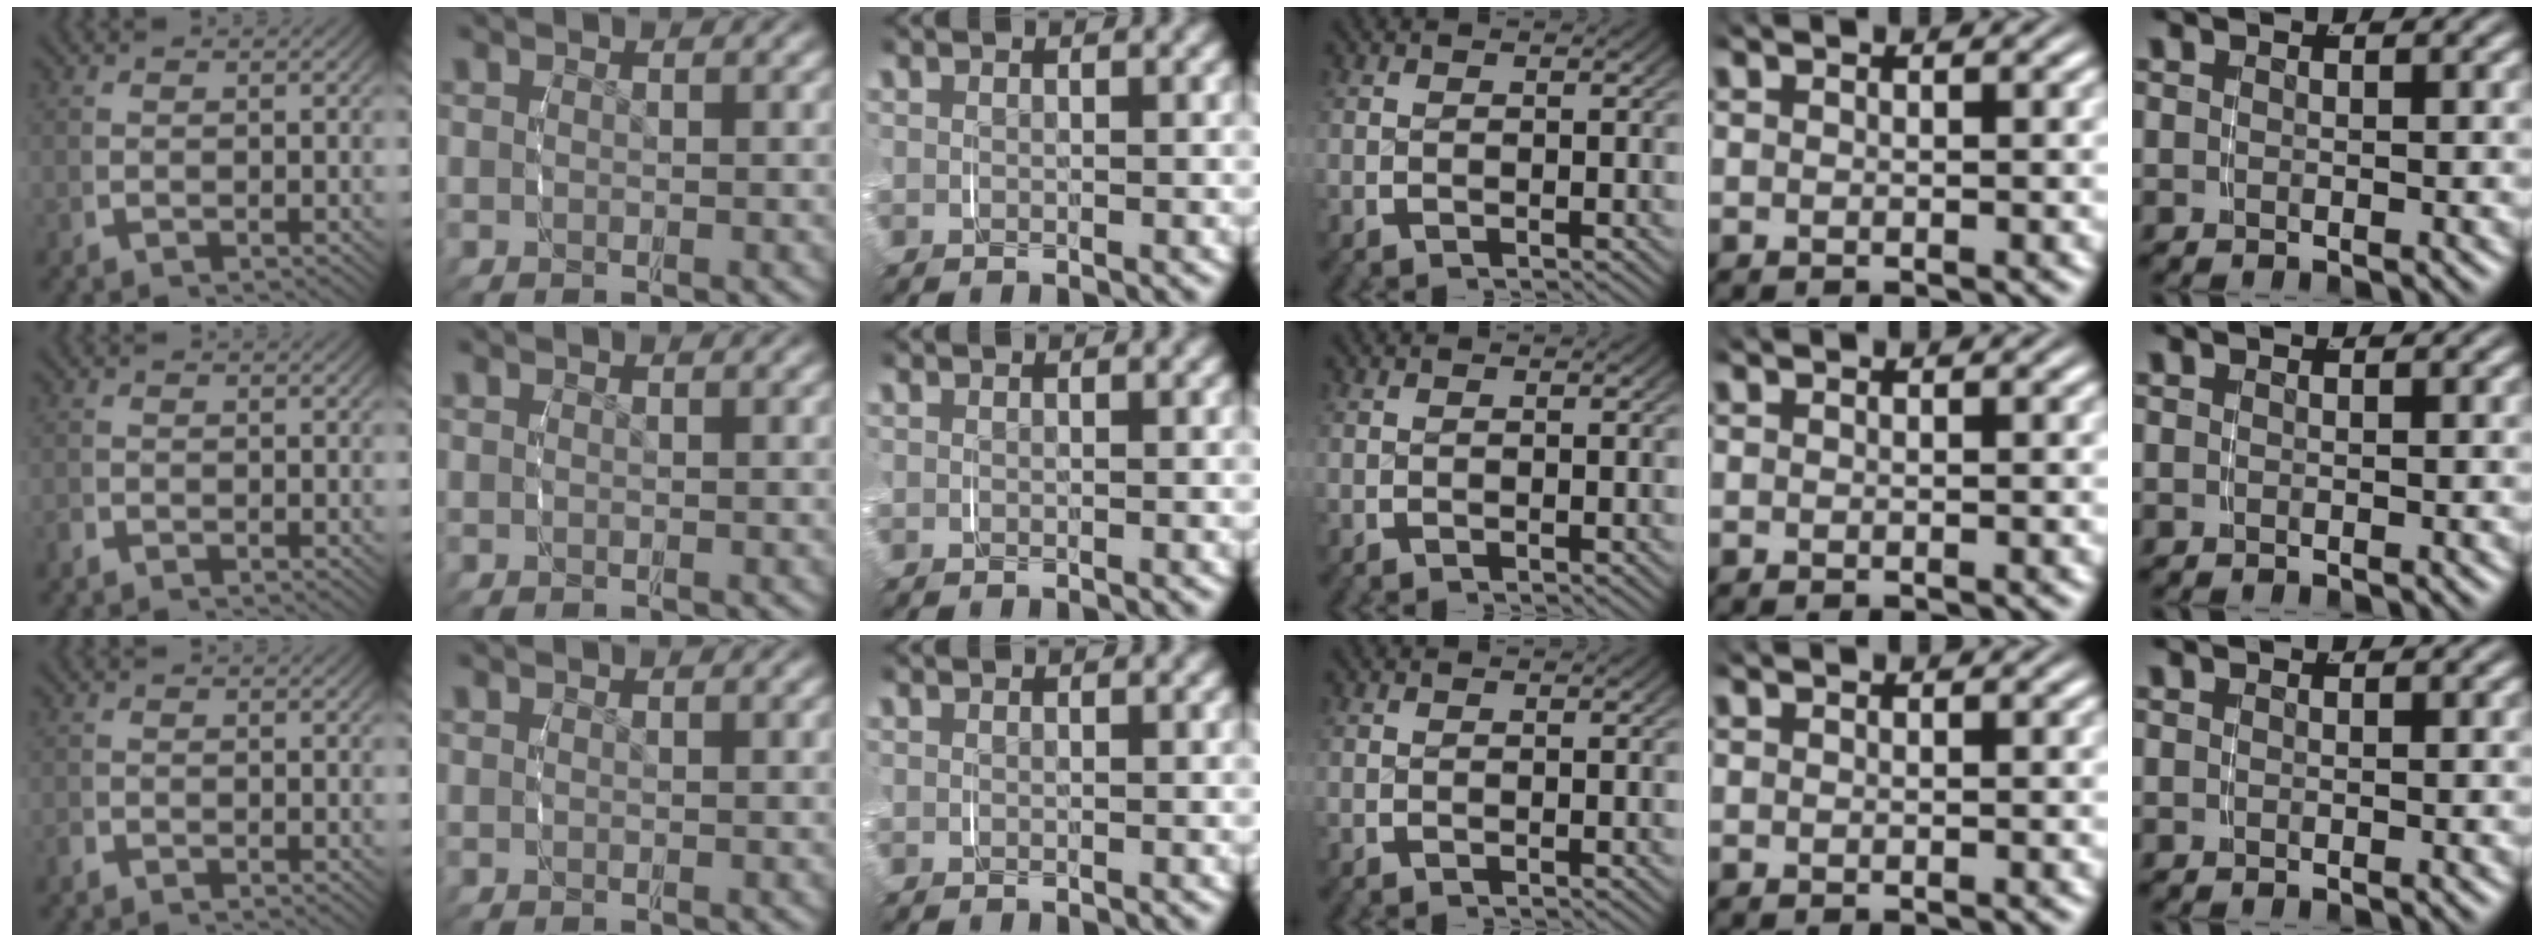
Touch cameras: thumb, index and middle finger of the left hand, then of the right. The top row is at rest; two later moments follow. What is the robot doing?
{"motion": "grasp_and_lifting", "object": "lipstick"}